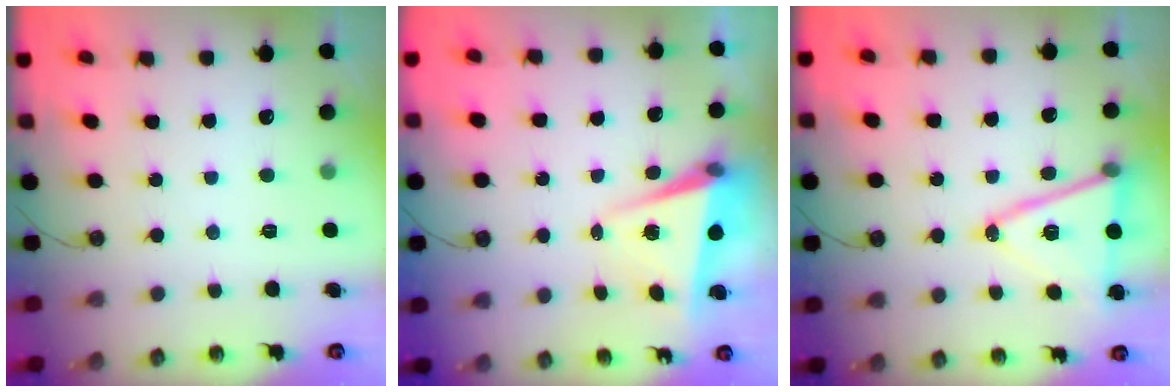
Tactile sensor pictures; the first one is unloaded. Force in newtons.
{"total": 5.5, "press": 5.2, "slide": 1.6}
{"total": 15.1, "press": 14.6, "slide": 3.8}